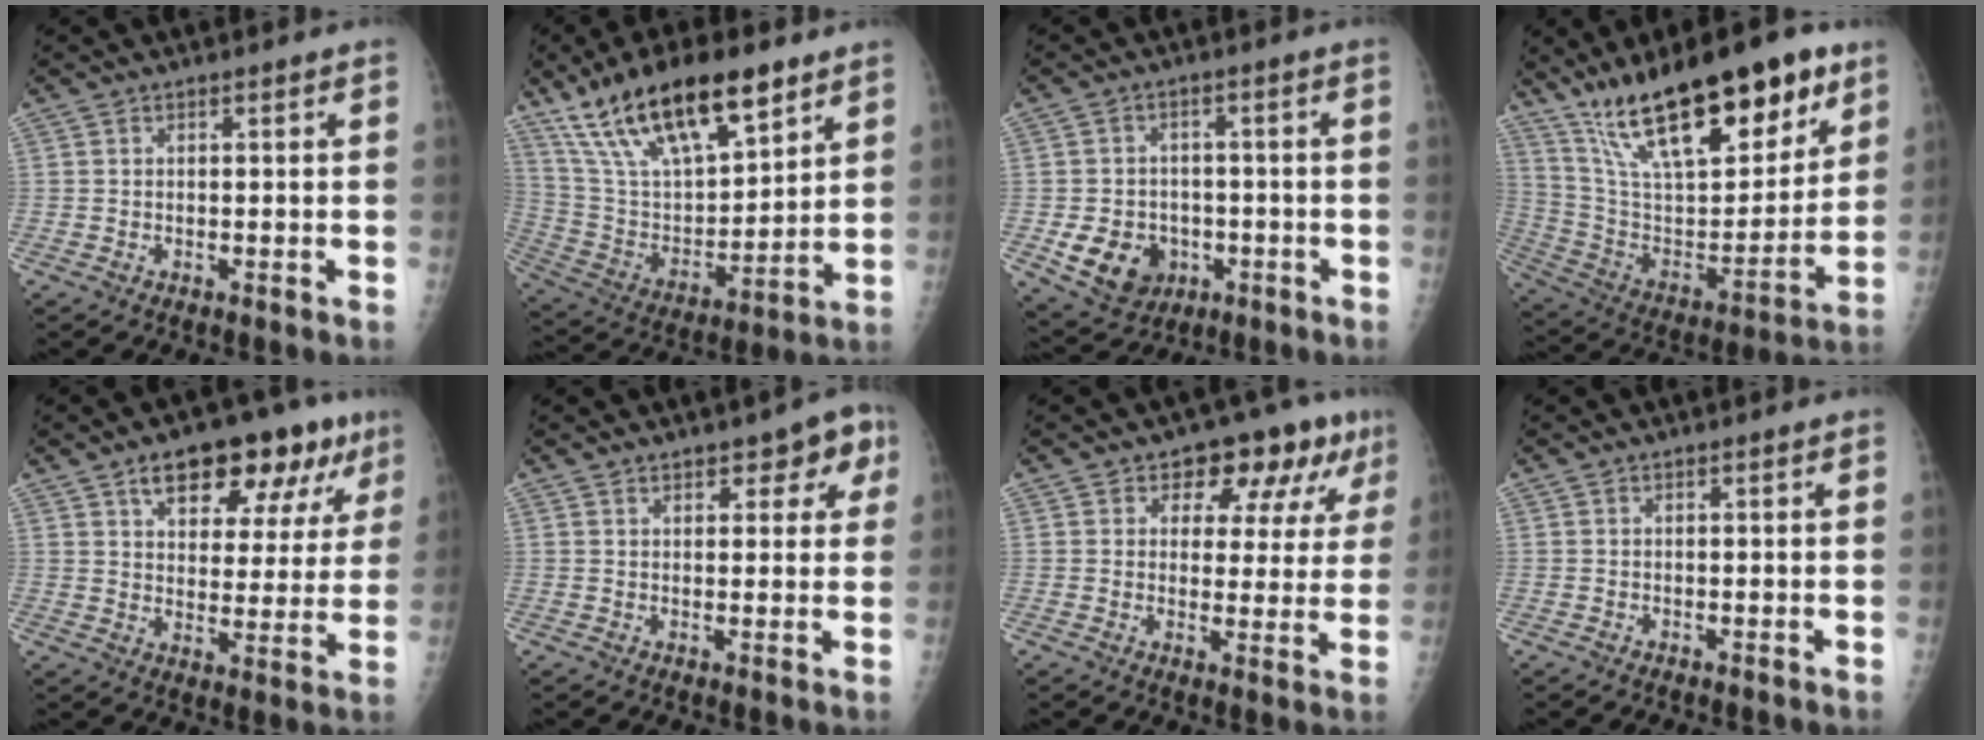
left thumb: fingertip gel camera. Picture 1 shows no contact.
{"total": 23.3, "force": [14.9, 8.6, 15.8], "torque": [-0.262, -0.040, 0.278]}
{"total": 10.0, "force": [-3.0, 8.2, 4.8], "torque": [-0.057, 0.013, -0.034]}
{"total": 29.4, "force": [18.4, 10.6, 20.3], "torque": [-0.300, -0.042, 0.316]}
{"total": 18.0, "force": [10.1, 8.7, 12.1], "torque": [-0.123, -0.011, 0.145]}
{"total": 6.1, "force": [3.2, 3.1, 4.1], "torque": [-0.013, -0.007, 0.032]}
{"total": 11.8, "force": [6.3, 6.9, 7.2], "torque": [-0.036, -0.015, 0.076]}
{"total": 0.0}